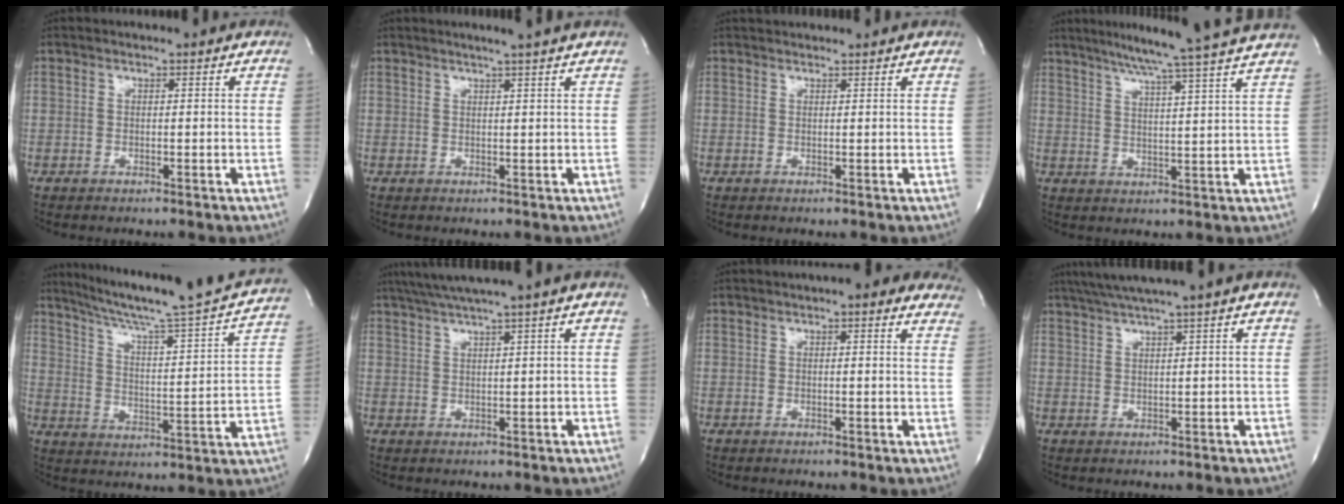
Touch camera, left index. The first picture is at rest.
{"total": 3.1, "force": [2.5, -1.0, 1.6], "torque": [-0.021, -0.001, 0.036]}
{"total": 2.7, "force": [2.6, 0.2, 0.5], "torque": [-0.008, 0.027, 0.041]}
{"total": 16.3, "force": [14.2, -2.4, 7.8], "torque": [-0.131, -0.024, 0.181]}
{"total": 22.2, "force": [19.8, -1.0, 9.9], "torque": [-0.164, -0.037, 0.277]}
{"total": 6.1, "force": [4.2, -1.1, 4.3], "torque": [-0.079, 0.023, 0.075]}
{"total": 7.4, "force": [5.4, 1.8, 4.7], "torque": [-0.047, 0.014, 0.052]}
{"total": 6.0, "force": [4.1, -1.1, 4.2], "torque": [-0.078, 0.023, 0.074]}